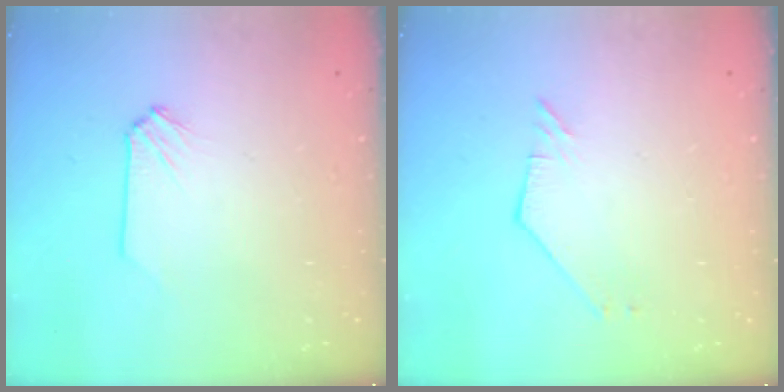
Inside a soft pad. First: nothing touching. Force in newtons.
{"total": 2.2, "press": 2.2, "slide": 0.4}